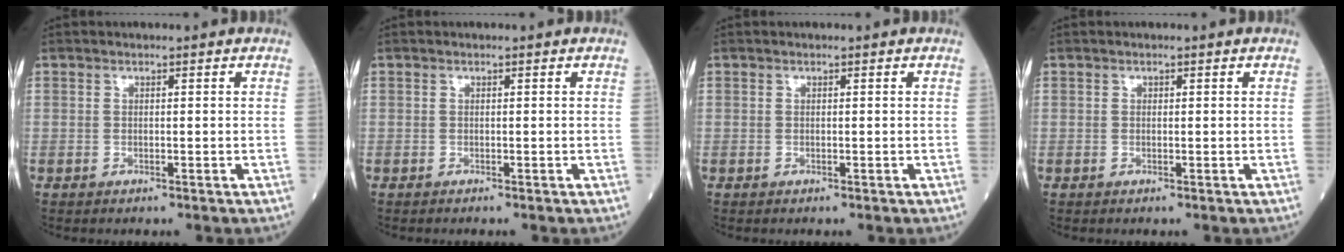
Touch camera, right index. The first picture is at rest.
{"total": 0.0}
{"total": 0.0}
{"total": 0.0}